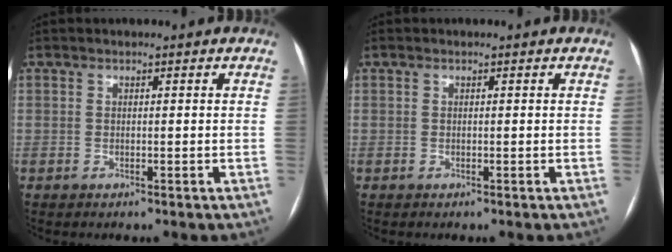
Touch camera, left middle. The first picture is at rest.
{"total": 0.0}